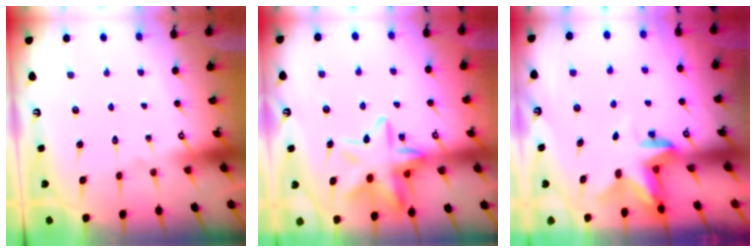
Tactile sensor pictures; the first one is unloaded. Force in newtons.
{"total": 15.5, "press": 15.5, "slide": 1.4}
{"total": 2.6, "press": 2.6, "slide": 0.6}